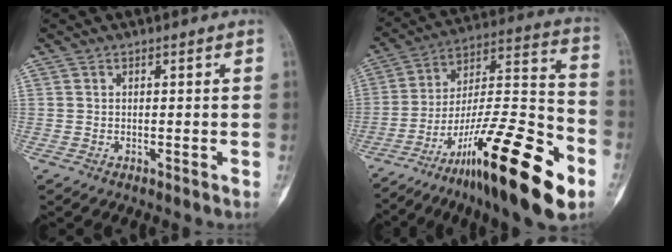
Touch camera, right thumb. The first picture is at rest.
{"total": 27.0, "force": [-14.5, 6.5, 21.9], "torque": [-0.331, 0.078, -0.231]}